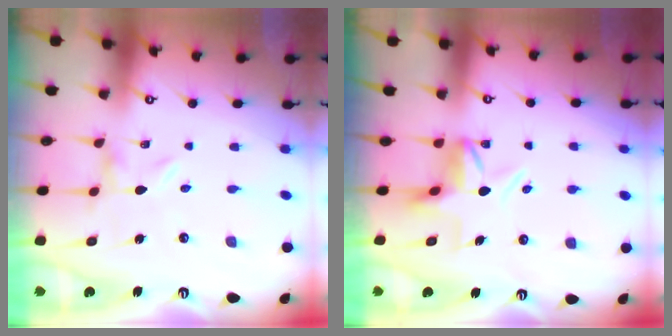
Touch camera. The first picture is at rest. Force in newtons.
{"total": 5.5, "press": 5.5, "slide": 0.5}